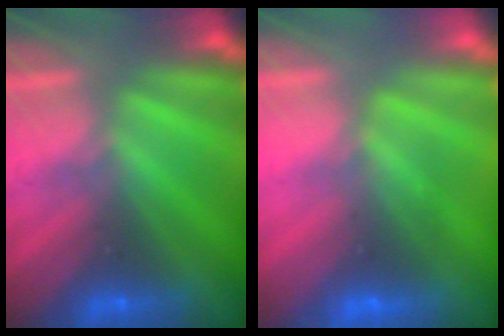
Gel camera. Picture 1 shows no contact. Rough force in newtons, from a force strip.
{"total": 2.7}